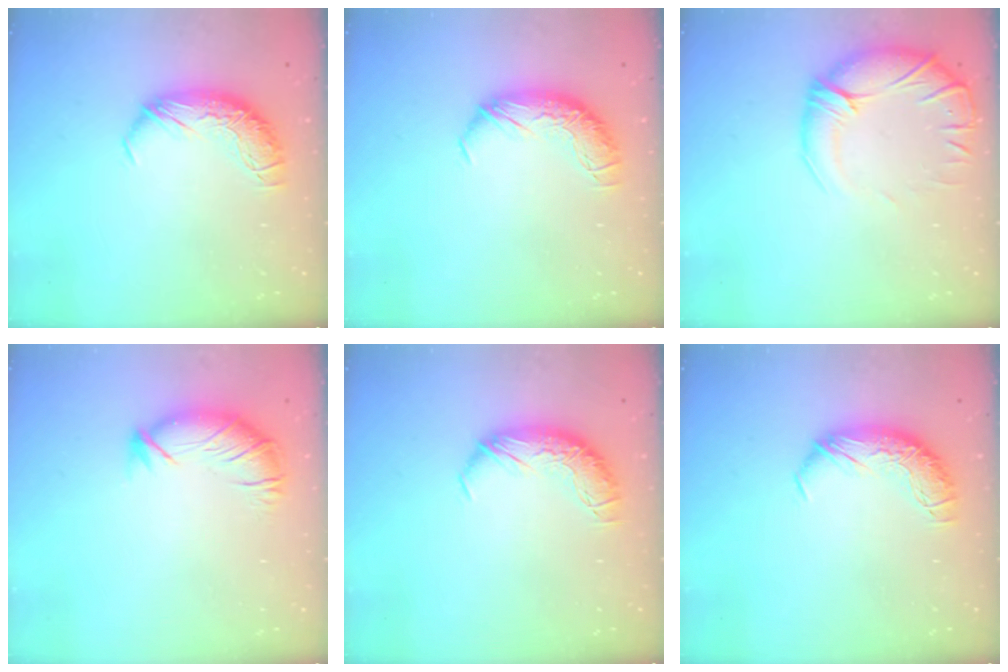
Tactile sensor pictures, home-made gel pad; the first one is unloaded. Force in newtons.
{"total": 0.0}
{"total": 3.6, "press": 1.1, "slide": 3.4}
{"total": 2.8, "press": 2.0, "slide": 1.9}
{"total": 0.0}
{"total": 0.0}